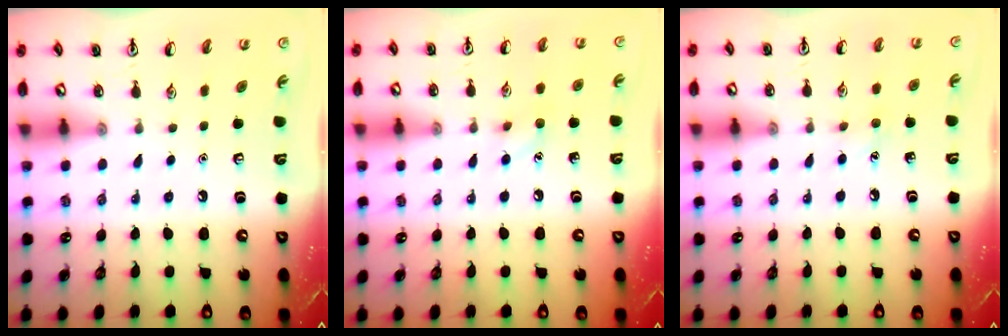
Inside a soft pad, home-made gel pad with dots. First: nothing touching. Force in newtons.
{"total": 6.3, "press": 6.1, "slide": 1.9}
{"total": 5.0, "press": 4.7, "slide": 1.6}